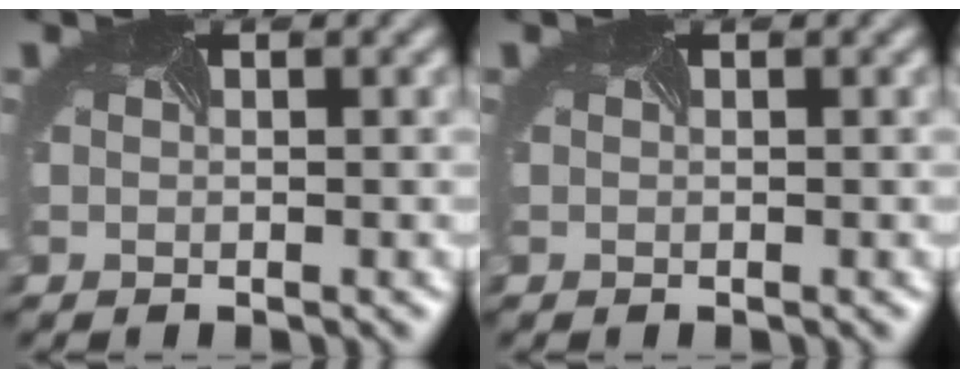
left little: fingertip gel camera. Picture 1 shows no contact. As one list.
[{"total": 0.0}]